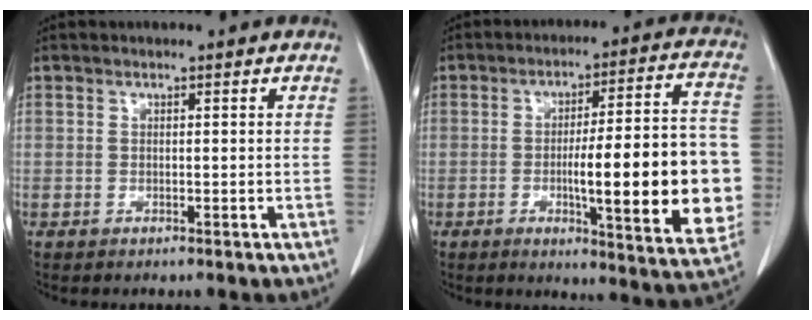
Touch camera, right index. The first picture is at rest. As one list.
[{"total": 20.1, "force": [-3.1, 2.9, 19.6], "torque": [-0.222, 0.018, -0.034]}]